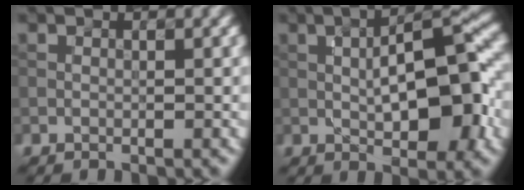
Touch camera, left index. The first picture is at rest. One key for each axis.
{"total": 9.1, "fx": 0.0, "fy": 3.0, "fz": 8.6, "tx": -0.125, "ty": 0.014, "tz": -0.001}